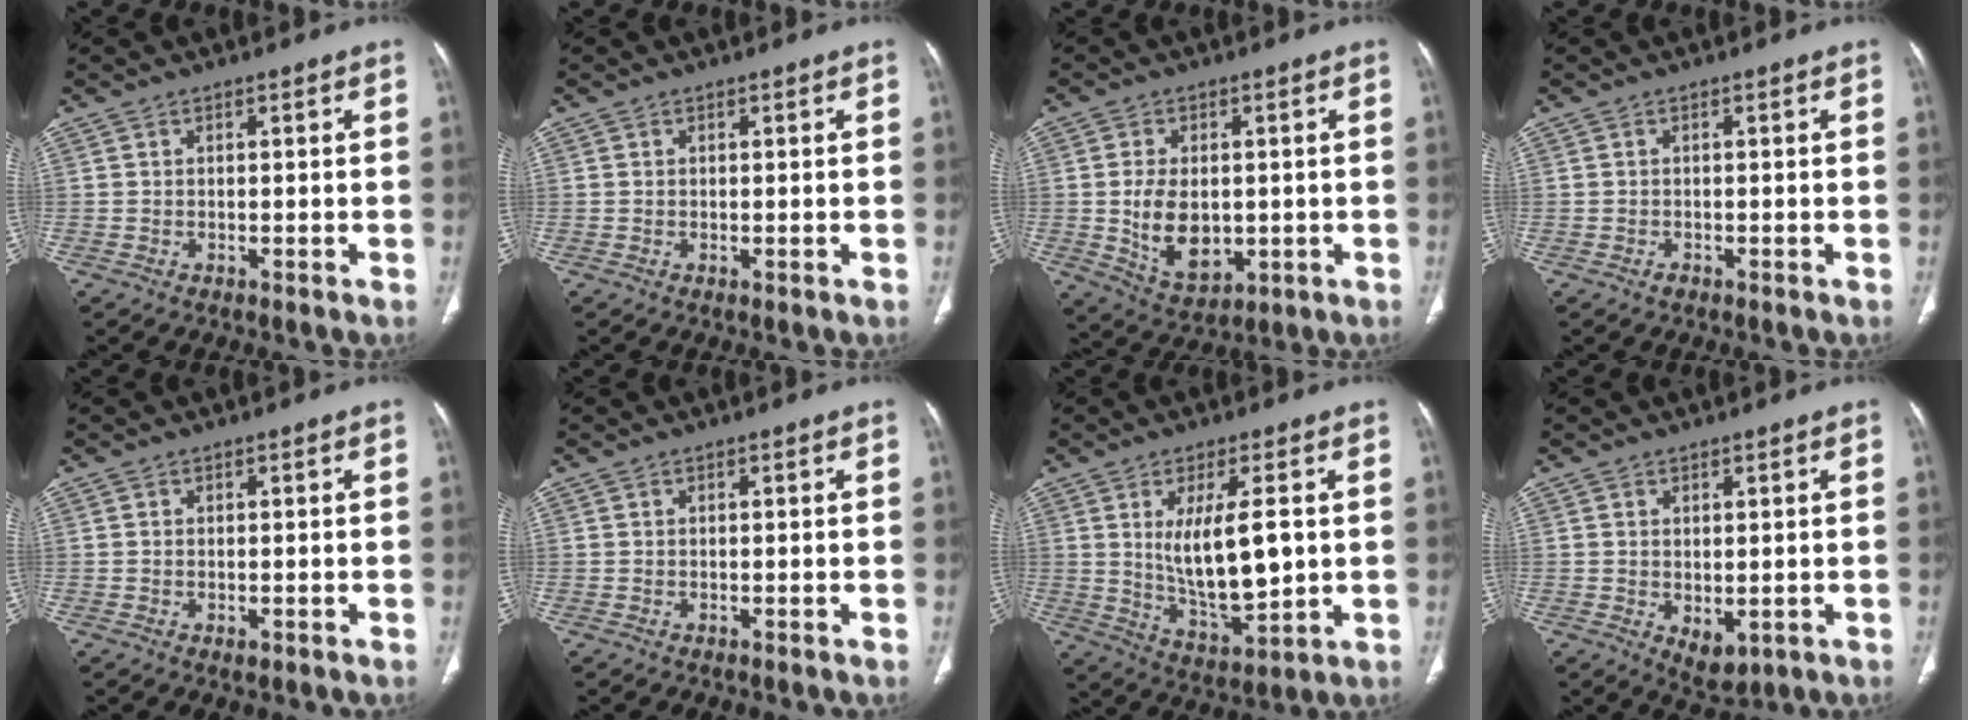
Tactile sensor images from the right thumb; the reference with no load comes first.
{"total": 0.0}
{"total": 10.2, "force": [-0.5, 6.6, 7.8], "torque": [-0.120, -0.009, 0.008]}
{"total": 0.8, "force": [-0.5, 0.5, 0.4], "torque": [-0.004, 0.001, -0.008]}
{"total": 0.9, "force": [-0.3, 0.6, 0.7], "torque": [-0.013, -0.003, -0.001]}
{"total": 0.0}
{"total": 12.7, "force": [1.6, 4.7, 11.7], "torque": [-0.193, -0.027, 0.043]}
{"total": 4.3, "force": [-0.7, 2.6, 3.3], "torque": [-0.044, -0.009, 0.007]}